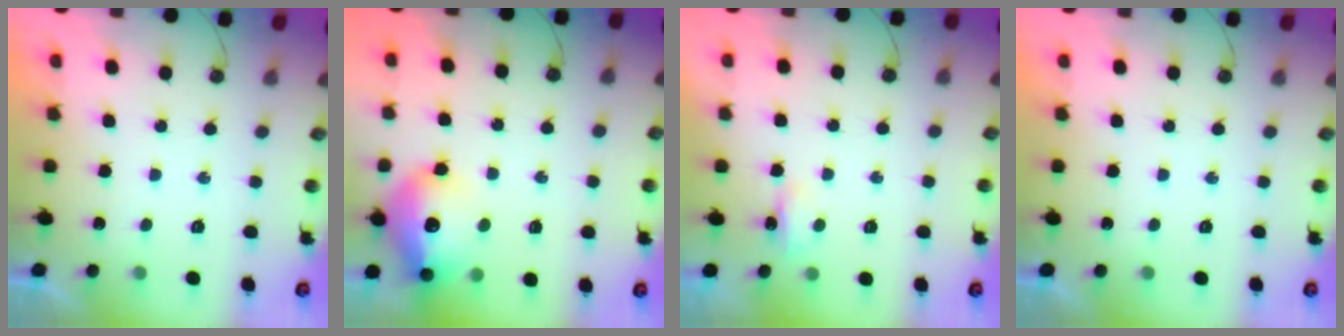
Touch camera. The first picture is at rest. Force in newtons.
{"total": 17.8, "press": 17.8, "slide": 1.3}
{"total": 3.6, "press": 3.5, "slide": 0.5}
{"total": 0.0}